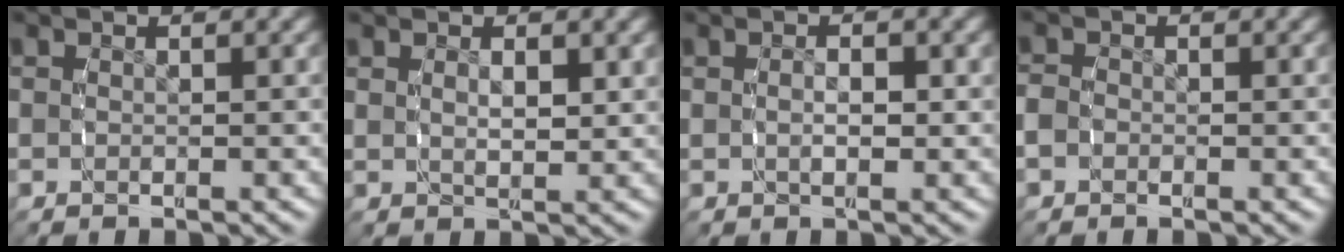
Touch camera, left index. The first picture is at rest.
{"total": 1.6, "force": [0.9, 0.1, 1.3], "torque": [-0.024, -0.007, 0.022]}
{"total": 1.6, "force": [0.2, 0.7, 1.4], "torque": [-0.029, -0.003, 0.002]}
{"total": 1.6, "force": [-0.6, 1.3, 0.5], "torque": [-0.021, 0.000, -0.014]}